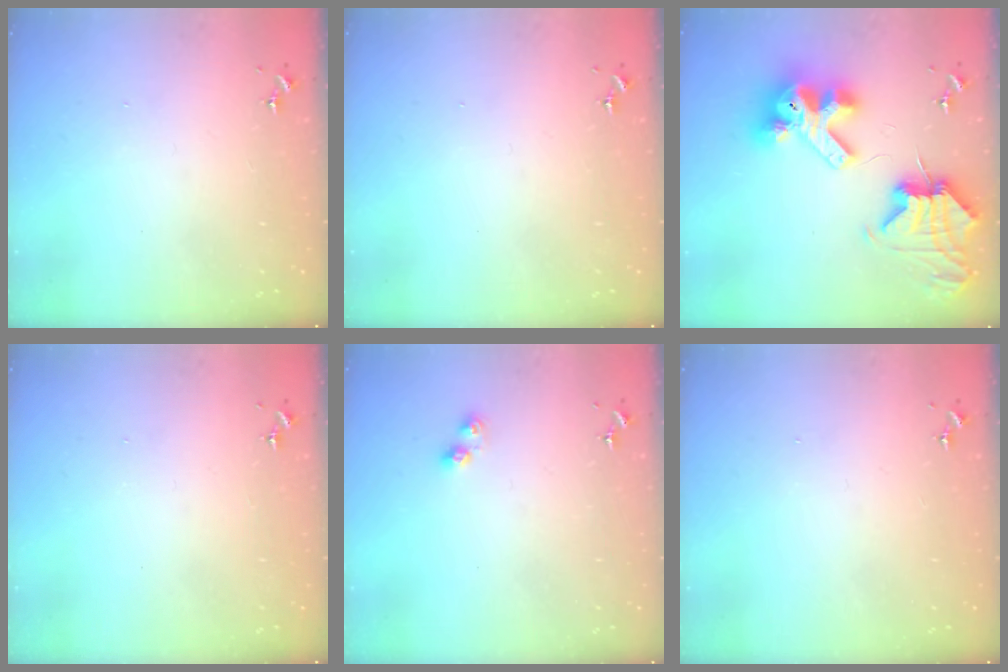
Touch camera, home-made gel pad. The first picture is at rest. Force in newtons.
{"total": 0.0}
{"total": 17.7, "press": 17.6, "slide": 2.0}
{"total": 0.0}
{"total": 4.8, "press": 4.8, "slide": 0.3}
{"total": 0.0}